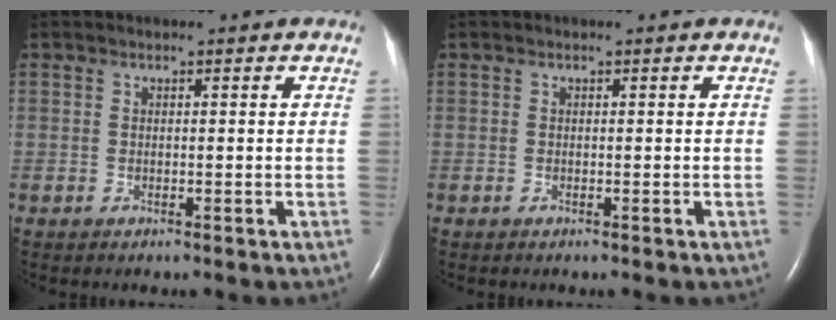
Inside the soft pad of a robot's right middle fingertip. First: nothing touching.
{"total": 0.0}